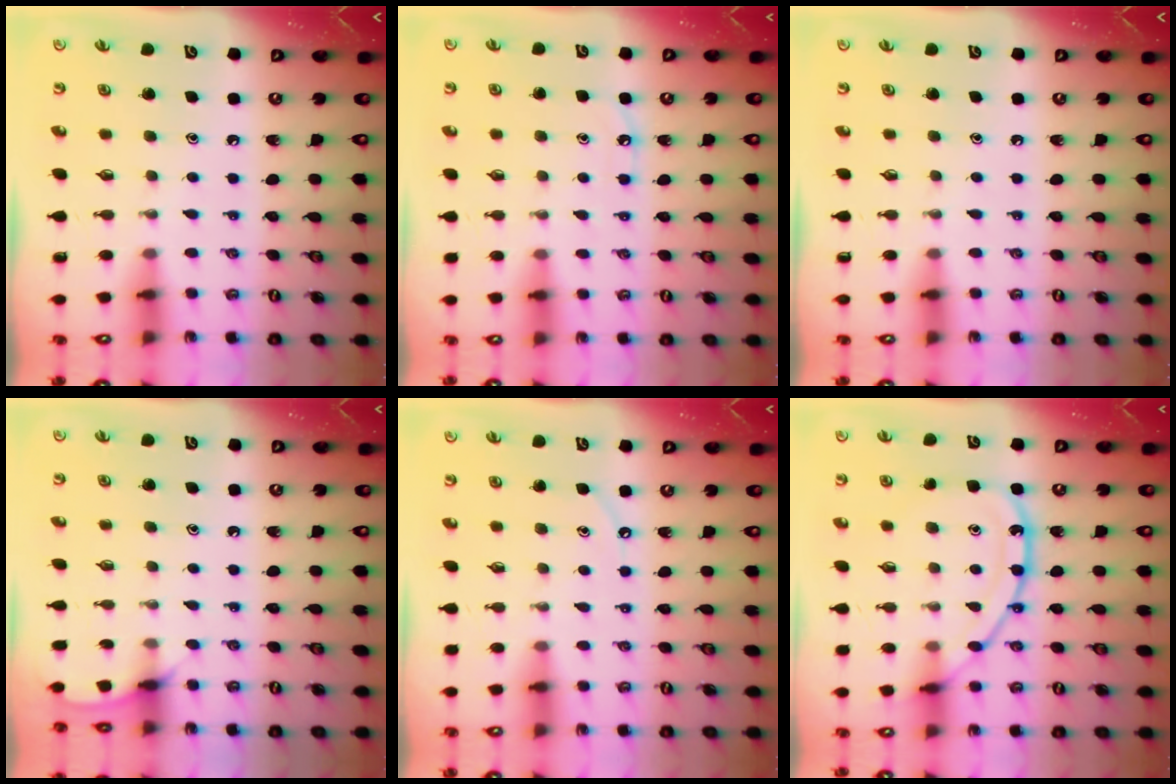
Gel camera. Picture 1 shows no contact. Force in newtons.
{"total": 4.3, "press": 4.2, "slide": 0.5}
{"total": 0.0}
{"total": 5.6, "press": 5.5, "slide": 0.6}
{"total": 3.5, "press": 3.5, "slide": 0.5}
{"total": 15.2, "press": 15.2, "slide": 1.3}